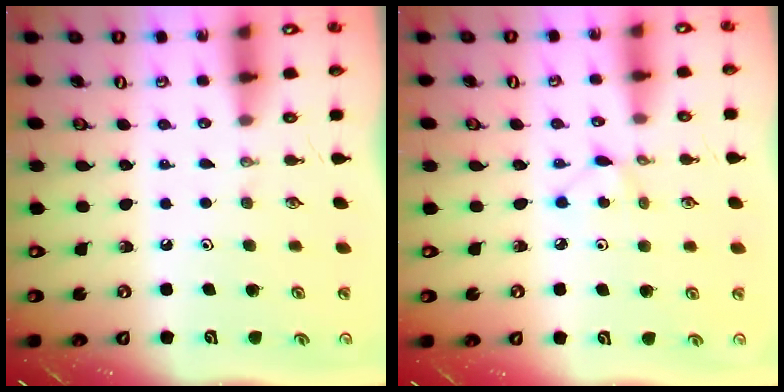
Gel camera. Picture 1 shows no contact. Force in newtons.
{"total": 3.6, "press": 3.6, "slide": 0.5}